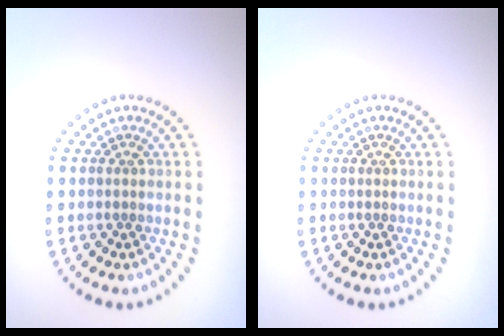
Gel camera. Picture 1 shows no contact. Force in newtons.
{"total": 0.0}